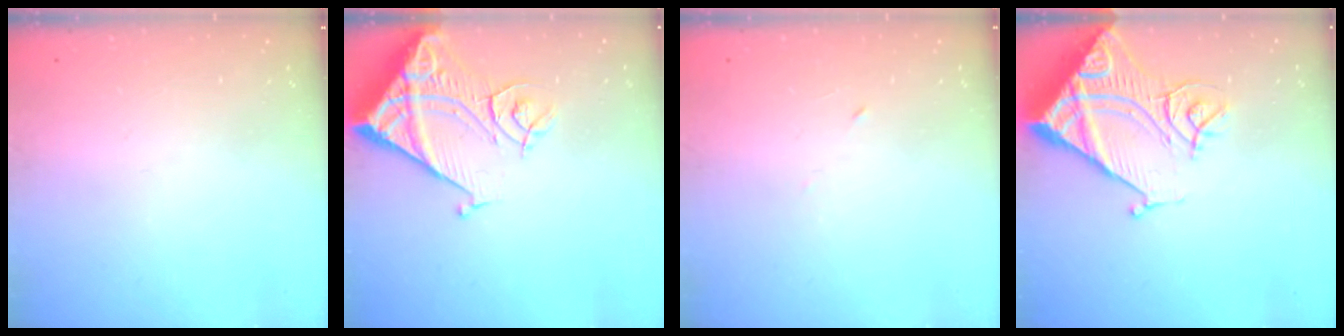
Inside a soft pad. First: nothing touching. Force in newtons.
{"total": 13.6, "press": 13.6, "slide": 1.6}
{"total": 2.7, "press": 2.5, "slide": 1.0}
{"total": 16.6, "press": 16.5, "slide": 1.7}